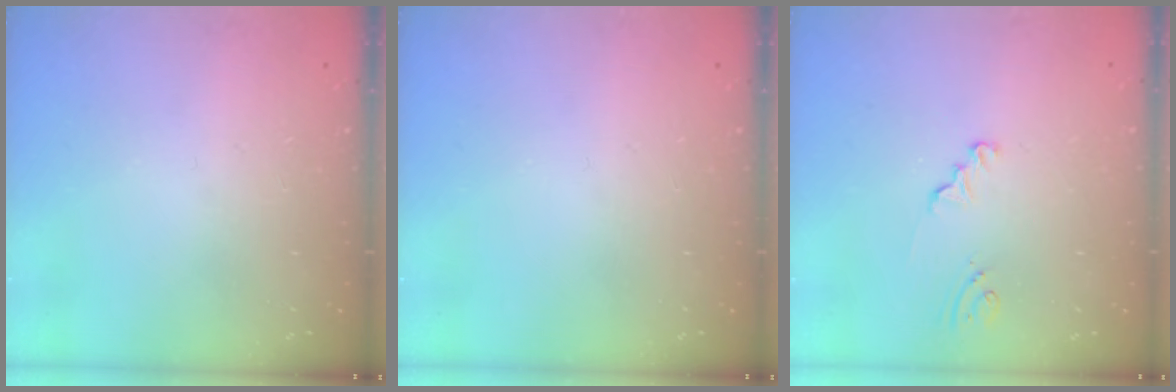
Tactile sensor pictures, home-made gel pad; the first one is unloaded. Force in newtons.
{"total": 0.0}
{"total": 1.5, "press": 1.5, "slide": 0.2}